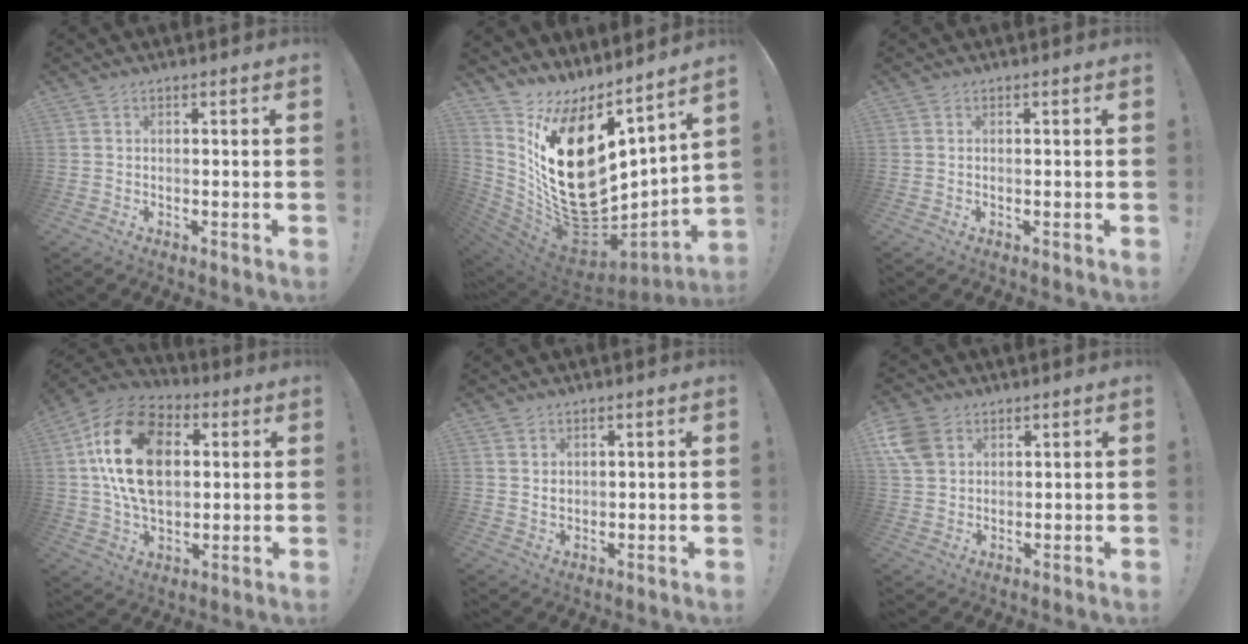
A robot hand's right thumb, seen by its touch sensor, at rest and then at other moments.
{"total": 26.7, "force": [2.8, 16.2, 21.0], "torque": [-0.380, -0.033, 0.089]}
{"total": 0.0}
{"total": 23.0, "force": [4.7, 15.2, 16.7], "torque": [-0.288, -0.006, 0.082]}
{"total": 2.6, "force": [1.5, 2.0, 0.8], "torque": [-0.004, -0.007, 0.027]}
{"total": 8.2, "force": [3.7, 6.2, 3.8], "torque": [-0.074, -0.010, 0.074]}